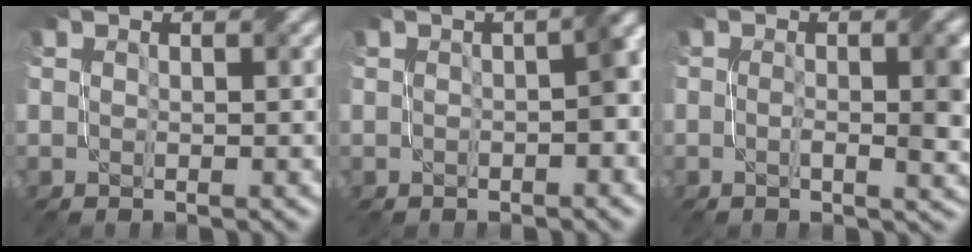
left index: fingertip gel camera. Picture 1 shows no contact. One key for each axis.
{"total": 2.9, "fx": -0.2, "fy": 0.9, "fz": 2.7, "tx": -0.039, "ty": 0.012, "tz": -0.005}
{"total": 4.4, "fx": 0.0, "fy": 1.1, "fz": 4.2, "tx": -0.061, "ty": 0.001, "tz": -0.001}